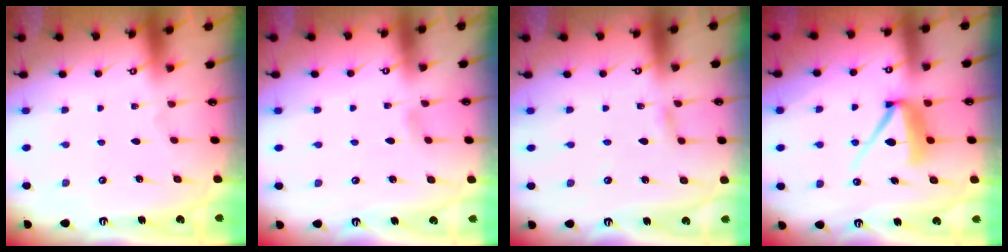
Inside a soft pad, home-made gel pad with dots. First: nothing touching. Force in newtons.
{"total": 2.8, "press": 2.8, "slide": 0.2}
{"total": 2.9, "press": 2.9, "slide": 0.4}
{"total": 9.1, "press": 9.0, "slide": 0.9}